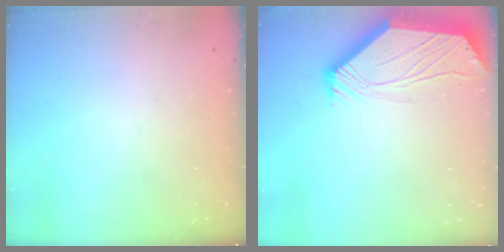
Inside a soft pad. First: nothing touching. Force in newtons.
{"total": 3.4, "press": 3.3, "slide": 0.6}